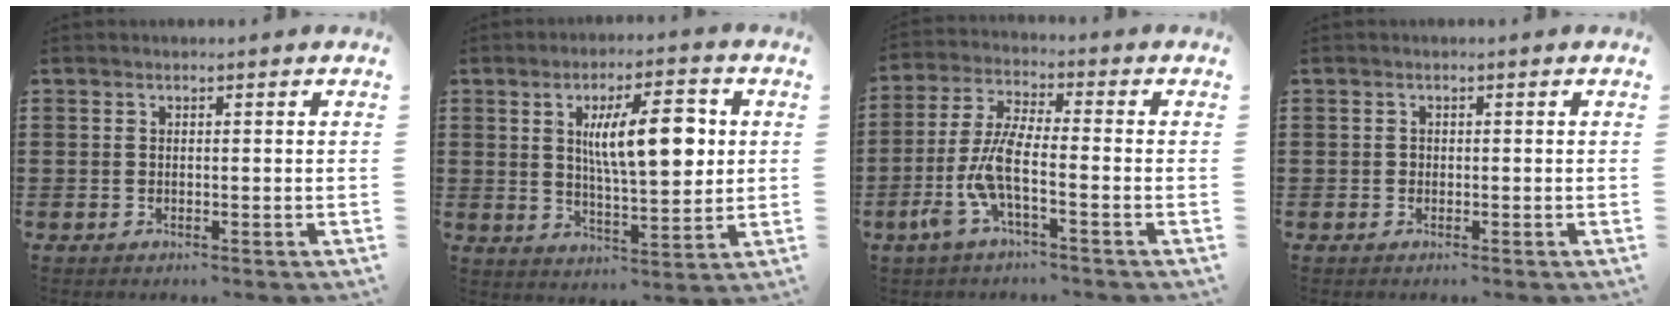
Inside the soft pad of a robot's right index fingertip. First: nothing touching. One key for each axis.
{"total": 10.9, "fx": 2.6, "fy": 3.8, "fz": 9.9, "tx": -0.169, "ty": 0.002, "tz": 0.038}
{"total": 7.5, "fx": -3.1, "fy": 1.7, "fz": 6.7, "tx": -0.155, "ty": -0.011, "tz": -0.061}
{"total": 0.5, "fx": -0.1, "fy": 0.5, "fz": 0.2, "tx": -0.005, "ty": 0.003, "tz": -0.003}